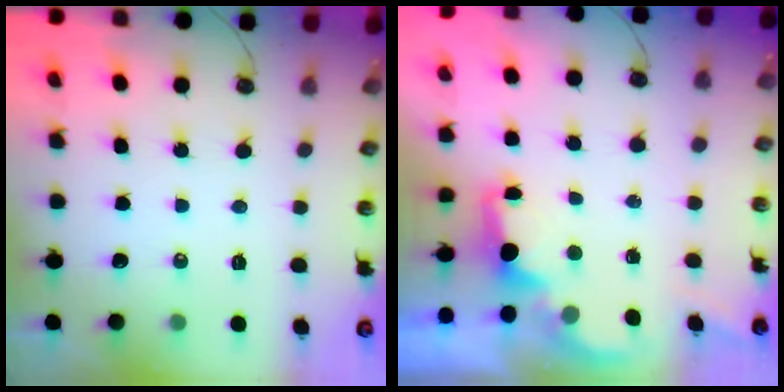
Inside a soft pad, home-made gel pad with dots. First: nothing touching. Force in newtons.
{"total": 2.0, "press": 1.8, "slide": 0.8}